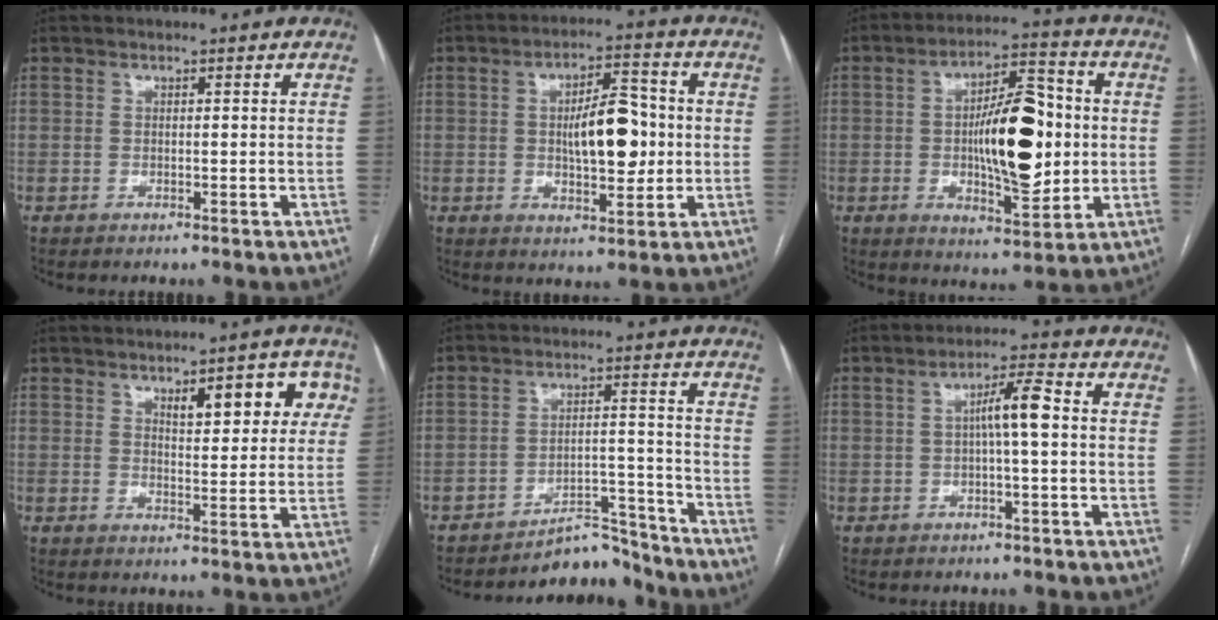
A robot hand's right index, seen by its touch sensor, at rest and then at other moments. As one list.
[{"total": 9.8, "force": [0.2, 3.6, 9.1], "torque": [-0.149, 0.012, 0.008]}, {"total": 15.5, "force": [0.0, 5.1, 14.7], "torque": [-0.238, 0.014, 0.007]}, {"total": 8.7, "force": [4.1, 3.0, 7.1], "torque": [-0.084, 0.014, 0.055]}, {"total": 6.5, "force": [-6.3, 1.5, -0.2], "torque": [0.013, 0.043, -0.096]}, {"total": 5.2, "force": [0.3, 0.5, 5.2], "torque": [-0.088, 0.016, 0.003]}]